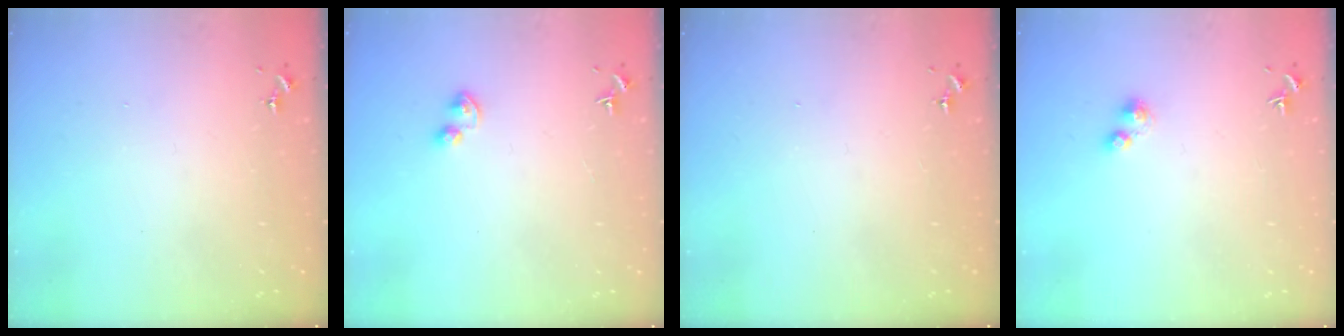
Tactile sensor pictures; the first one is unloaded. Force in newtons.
{"total": 3.6, "press": 3.6, "slide": 0.7}
{"total": 0.0}
{"total": 2.4, "press": 2.3, "slide": 0.3}